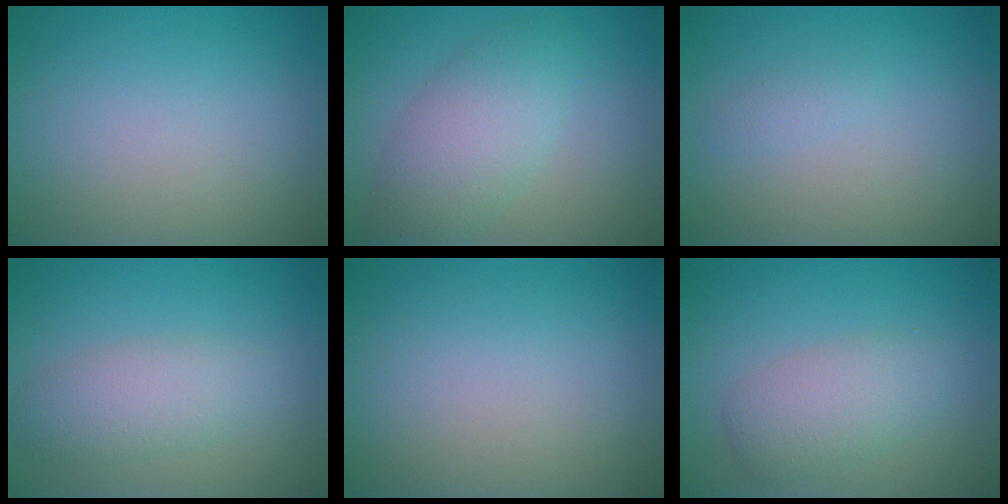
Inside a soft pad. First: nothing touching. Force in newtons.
{"total": 5.2, "press": 5.2, "slide": 0.2}
{"total": 0.8, "press": 0.7, "slide": 0.1}
{"total": 3.5, "press": 3.5, "slide": 0.1}
{"total": 0.0}
{"total": 3.8, "press": 3.8, "slide": 0.1}